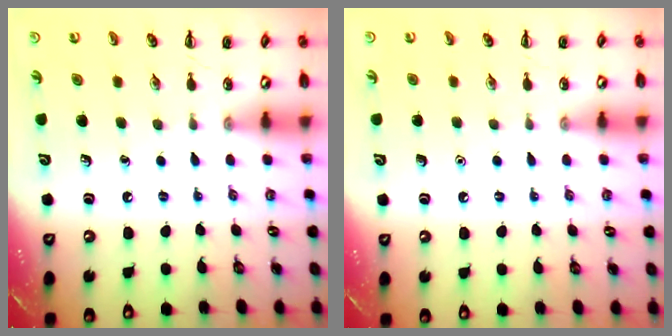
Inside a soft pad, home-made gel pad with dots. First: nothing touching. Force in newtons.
{"total": 1.5, "press": 1.5, "slide": 0.1}